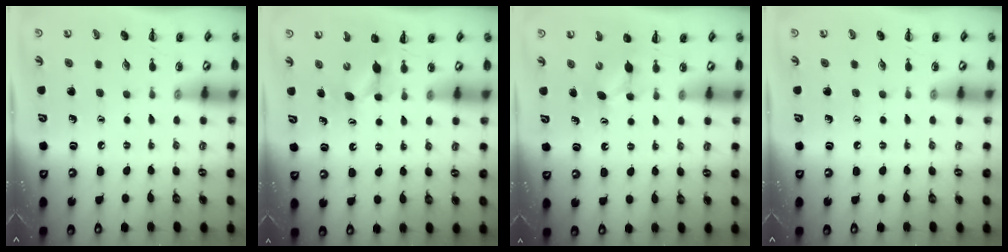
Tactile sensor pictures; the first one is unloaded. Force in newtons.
{"total": 4.0, "press": 3.8, "slide": 1.1}
{"total": 3.6, "press": 3.5, "slide": 0.8}
{"total": 0.0}